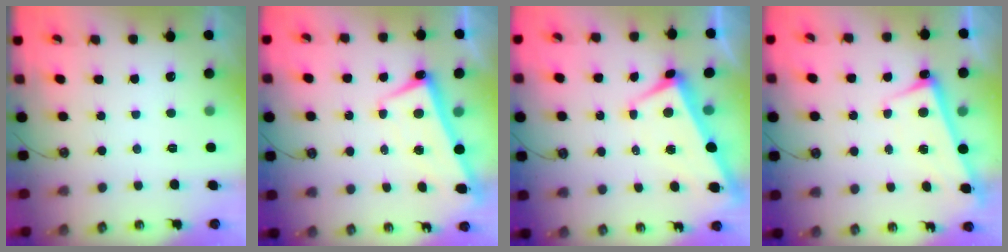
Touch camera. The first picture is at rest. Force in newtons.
{"total": 2.7, "press": 2.7, "slide": 0.4}
{"total": 1.7, "press": 1.4, "slide": 0.9}
{"total": 2.6, "press": 2.6, "slide": 0.6}